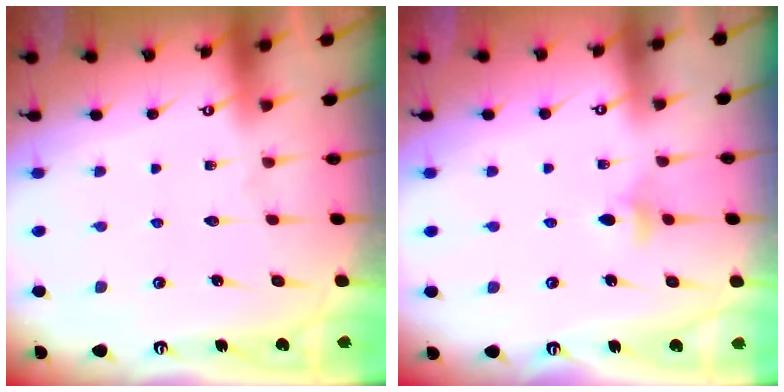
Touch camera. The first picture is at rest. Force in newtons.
{"total": 3.7, "press": 3.6, "slide": 0.8}